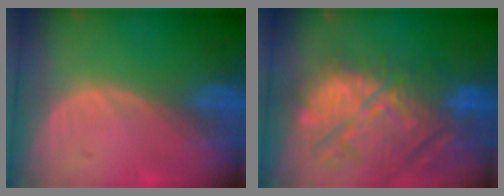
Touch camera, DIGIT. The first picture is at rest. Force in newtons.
{"total": 14.4, "press": 12.6, "slide": 6.9}